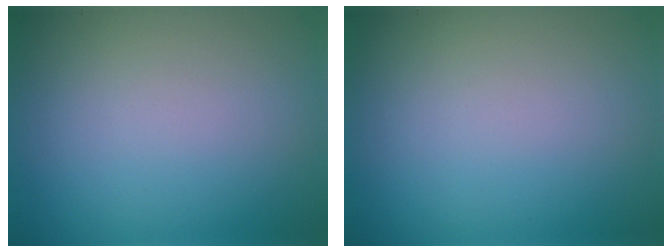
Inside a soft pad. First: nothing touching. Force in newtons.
{"total": 0.0}